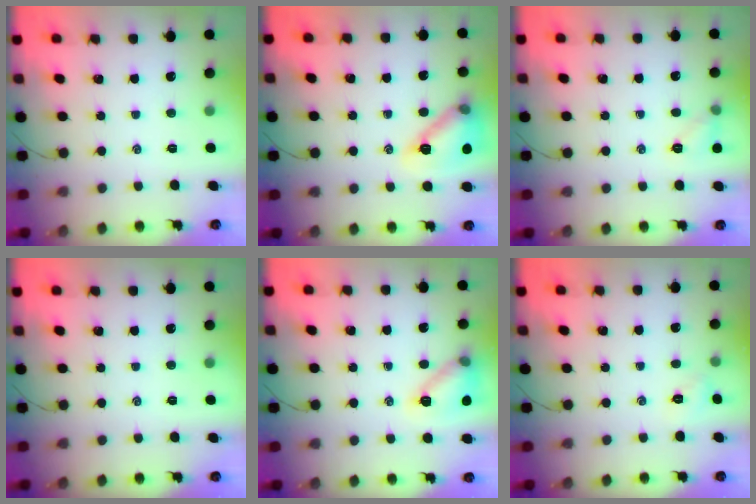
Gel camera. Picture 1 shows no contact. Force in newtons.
{"total": 14.5, "press": 14.4, "slide": 1.7}
{"total": 6.6, "press": 6.5, "slide": 1.3}
{"total": 0.0}
{"total": 12.4, "press": 12.4, "slide": 0.4}
{"total": 2.2, "press": 2.1, "slide": 0.6}